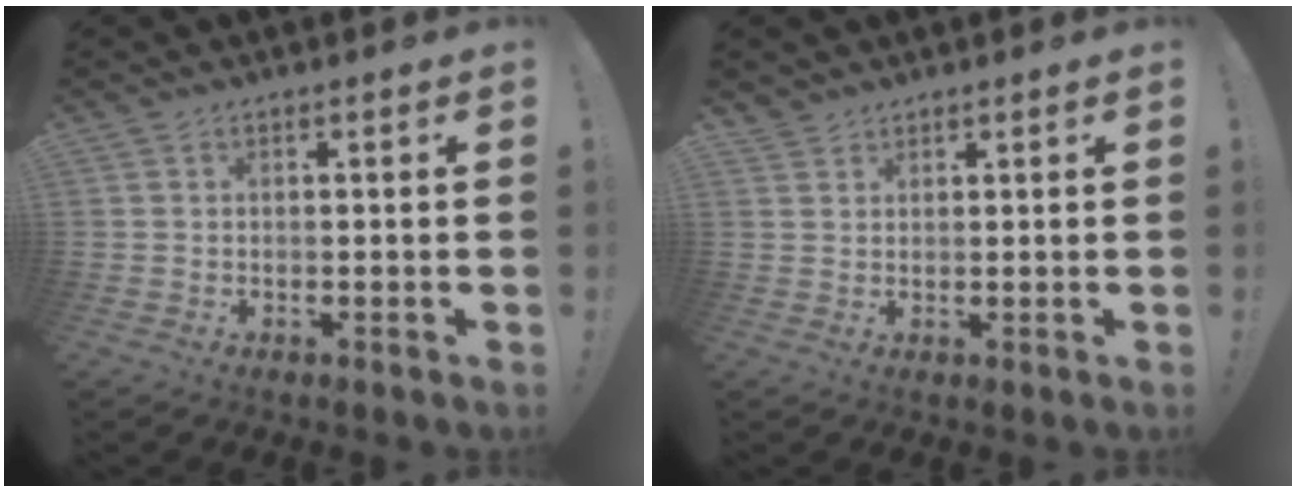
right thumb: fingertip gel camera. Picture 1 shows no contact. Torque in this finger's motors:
{"motor_torque": [-0.48, 0.59, -0.12, 0.13, 0.10]}